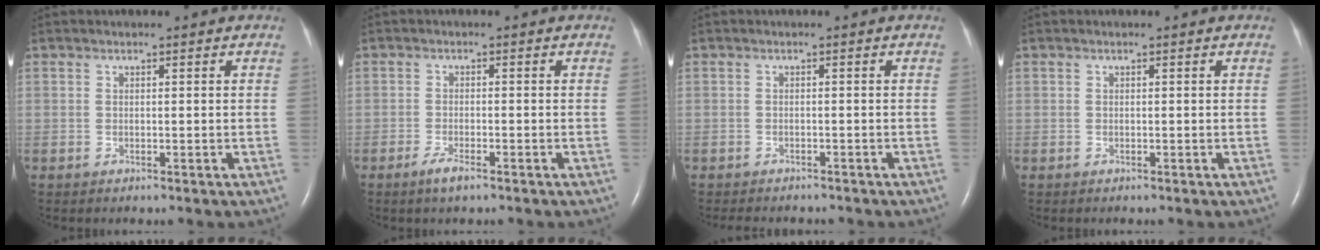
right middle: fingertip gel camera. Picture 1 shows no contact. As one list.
[{"total": 2.6, "force": [-1.7, 0.4, 1.8], "torque": [-0.045, -0.004, -0.033]}, {"total": 6.0, "force": [-5.3, 1.6, 2.2], "torque": [-0.029, -0.001, -0.066]}, {"total": 0.0}]